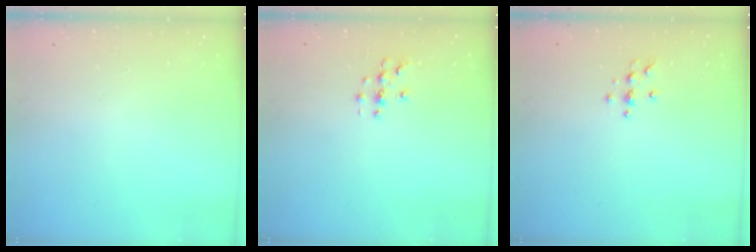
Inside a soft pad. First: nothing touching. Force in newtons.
{"total": 2.9, "press": 2.9, "slide": 0.3}
{"total": 4.0, "press": 4.0, "slide": 0.5}